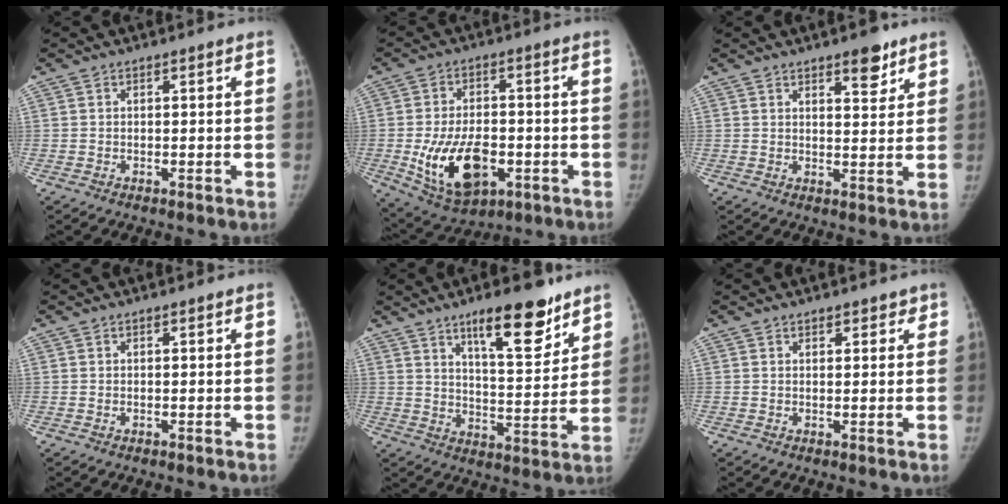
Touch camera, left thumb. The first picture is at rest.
{"total": 14.5, "force": [-3.9, 8.5, 11.2], "torque": [-0.178, 0.009, -0.049]}
{"total": 5.5, "force": [3.7, 2.1, 3.5], "torque": [-0.029, -0.023, 0.051]}
{"total": 0.0}
{"total": 15.7, "force": [10.4, 4.6, 10.8], "torque": [-0.132, -0.069, 0.170]}
{"total": 2.1, "force": [1.6, 1.3, 0.7], "torque": [0.015, -0.008, 0.016]}